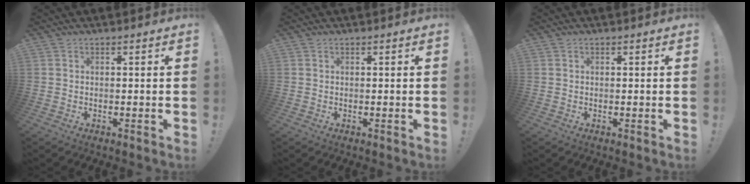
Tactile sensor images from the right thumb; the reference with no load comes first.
{"total": 0.0}
{"total": 0.0}